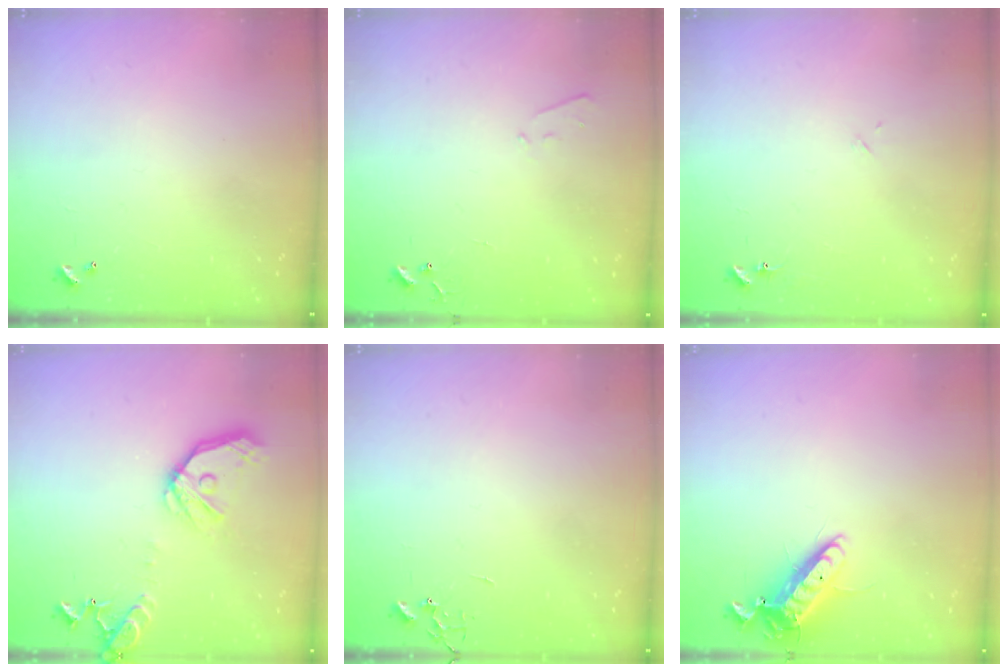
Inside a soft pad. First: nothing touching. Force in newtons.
{"total": 4.2, "press": 4.2, "slide": 0.6}
{"total": 7.8, "press": 7.8, "slide": 0.6}
{"total": 16.6, "press": 16.4, "slide": 2.7}
{"total": 0.0}
{"total": 13.1, "press": 12.9, "slide": 2.5}